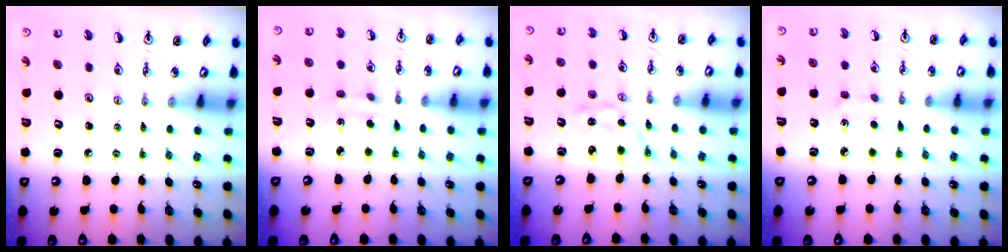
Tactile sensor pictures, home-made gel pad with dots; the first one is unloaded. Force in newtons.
{"total": 2.4, "press": 2.2, "slide": 0.8}
{"total": 1.7, "press": 1.7, "slide": 0.3}
{"total": 3.9, "press": 3.9, "slide": 0.5}